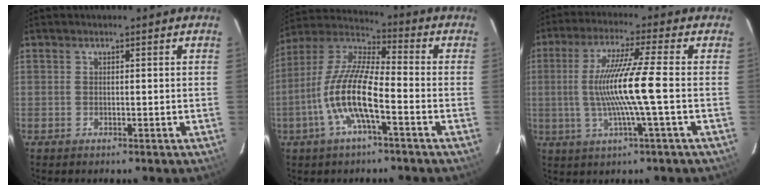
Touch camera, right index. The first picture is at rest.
{"total": 13.4, "force": [-4.7, 3.1, 12.2], "torque": [-0.249, 0.000, -0.098]}
{"total": 11.6, "force": [-1.2, -1.3, 11.4], "torque": [-0.214, -0.007, -0.018]}